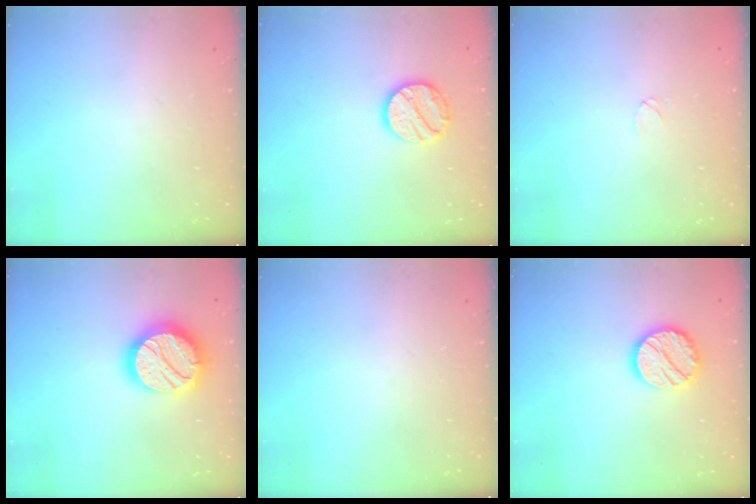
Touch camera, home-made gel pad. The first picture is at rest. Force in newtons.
{"total": 13.2, "press": 13.1, "slide": 1.0}
{"total": 3.5, "press": 3.5, "slide": 0.2}
{"total": 19.5, "press": 19.4, "slide": 1.2}
{"total": 0.0}
{"total": 13.5, "press": 13.5, "slide": 0.6}